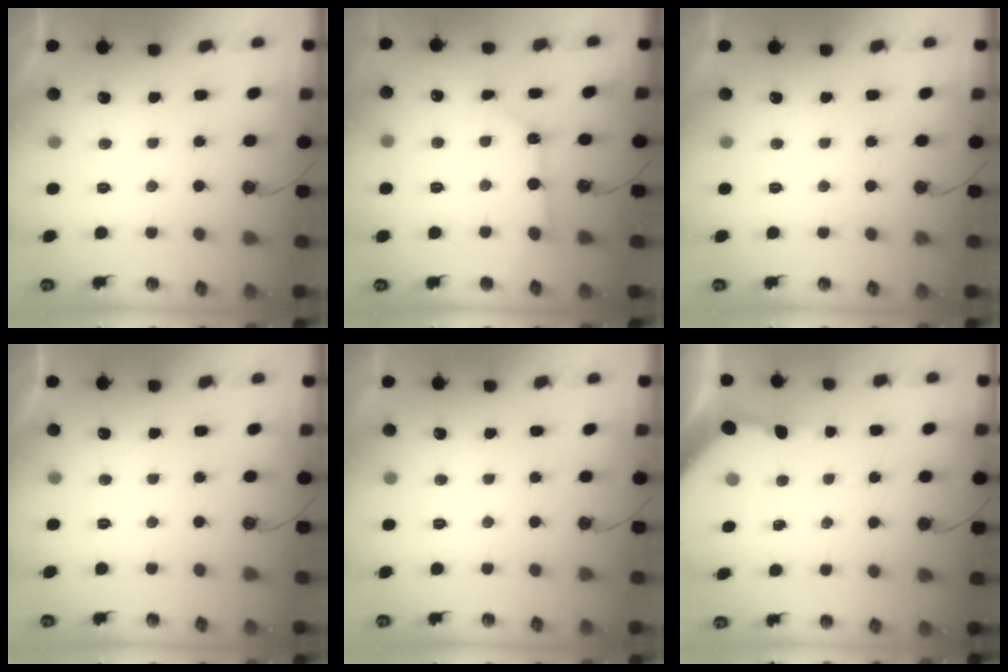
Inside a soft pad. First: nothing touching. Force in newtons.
{"total": 6.0, "press": 6.0, "slide": 0.4}
{"total": 0.0}
{"total": 0.0}
{"total": 0.0}
{"total": 5.0, "press": 5.0, "slide": 0.2}